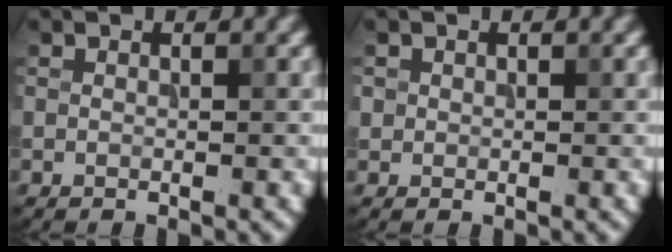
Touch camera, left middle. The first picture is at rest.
{"total": 0.6, "force": [0.1, 0.6, 0.0], "torque": [0.008, -0.004, 0.002]}